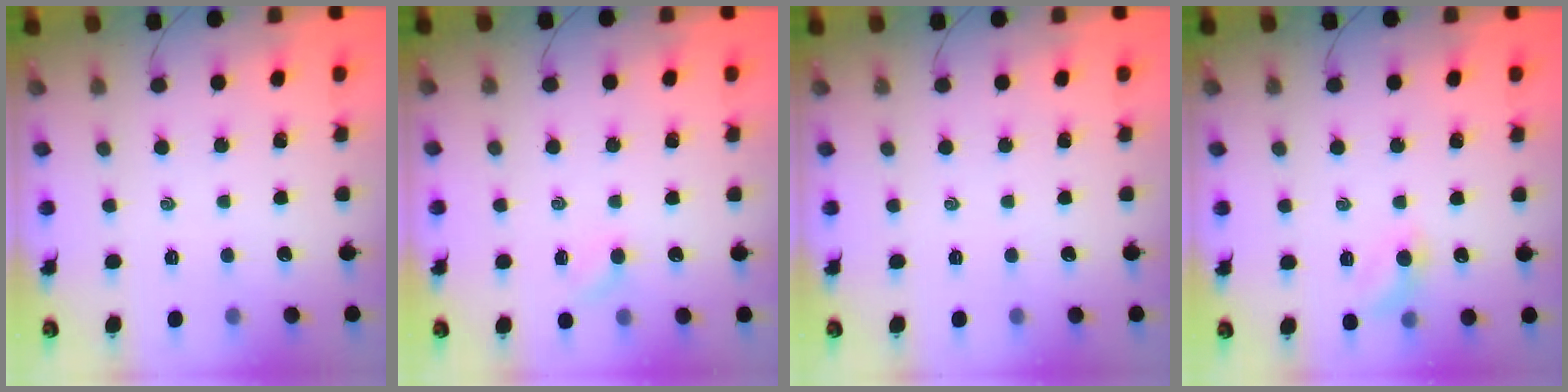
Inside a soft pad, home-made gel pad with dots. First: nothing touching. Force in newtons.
{"total": 2.4, "press": 2.3, "slide": 0.8}
{"total": 0.0}
{"total": 6.2, "press": 6.1, "slide": 1.2}